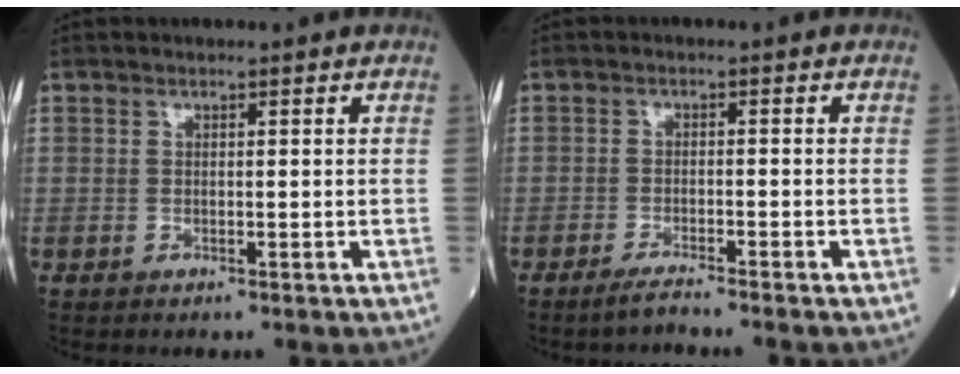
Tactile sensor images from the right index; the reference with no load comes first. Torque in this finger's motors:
{"motor_torque": [-0.12, -0.09, 0.03, -0.01]}